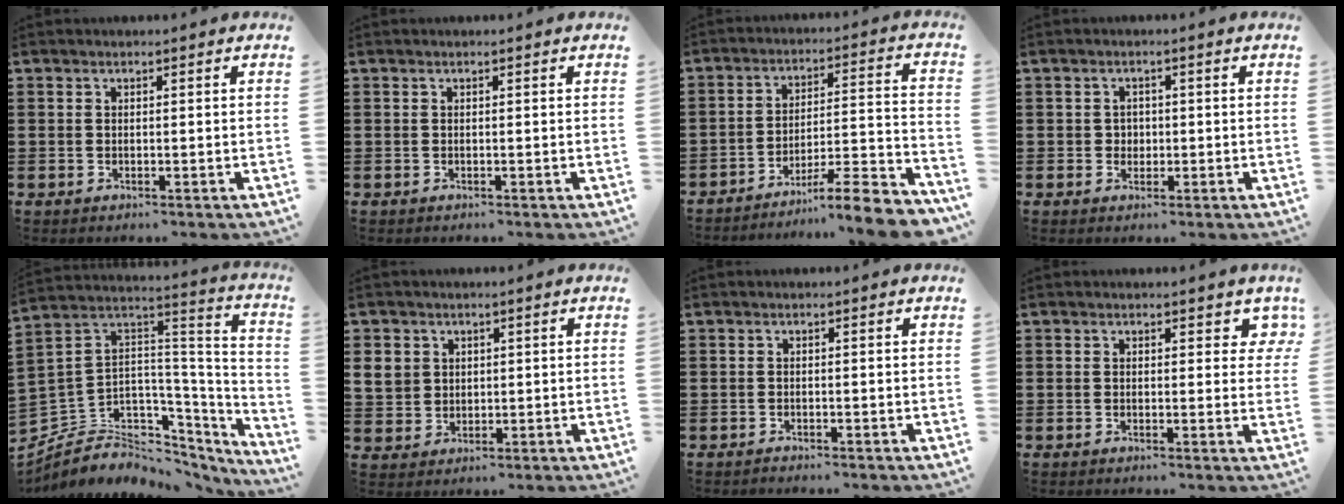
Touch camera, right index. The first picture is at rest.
{"total": 0.0}
{"total": 8.5, "force": [-7.2, 0.3, 4.4], "torque": [-0.060, 0.002, -0.141]}
{"total": 1.6, "force": [0.1, 1.6, 0.5], "torque": [-0.014, 0.007, 0.000]}
{"total": 4.5, "force": [-1.9, 3.9, 0.9], "torque": [-0.046, -0.034, -0.032]}
{"total": 4.2, "force": [1.6, 3.8, 0.9], "torque": [-0.042, 0.012, 0.028]}
{"total": 0.5, "force": [-0.5, 0.0, 0.1], "torque": [-0.003, -0.002, -0.011]}
{"total": 2.5, "force": [1.6, 1.5, 1.2], "torque": [-0.006, 0.002, 0.025]}